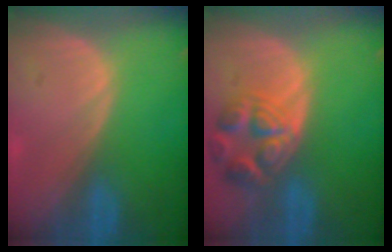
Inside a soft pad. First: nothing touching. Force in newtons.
{"total": 7.7, "press": 6.8, "slide": 3.5}